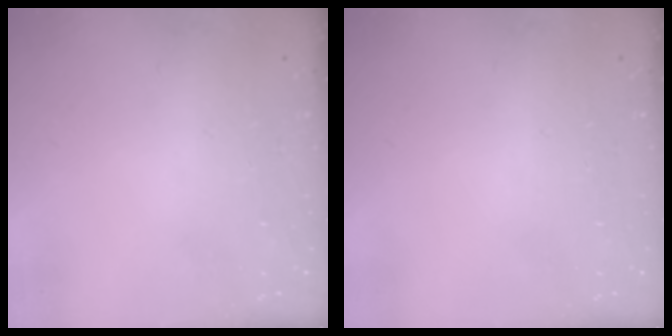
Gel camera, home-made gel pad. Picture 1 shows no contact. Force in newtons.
{"total": 0.0}